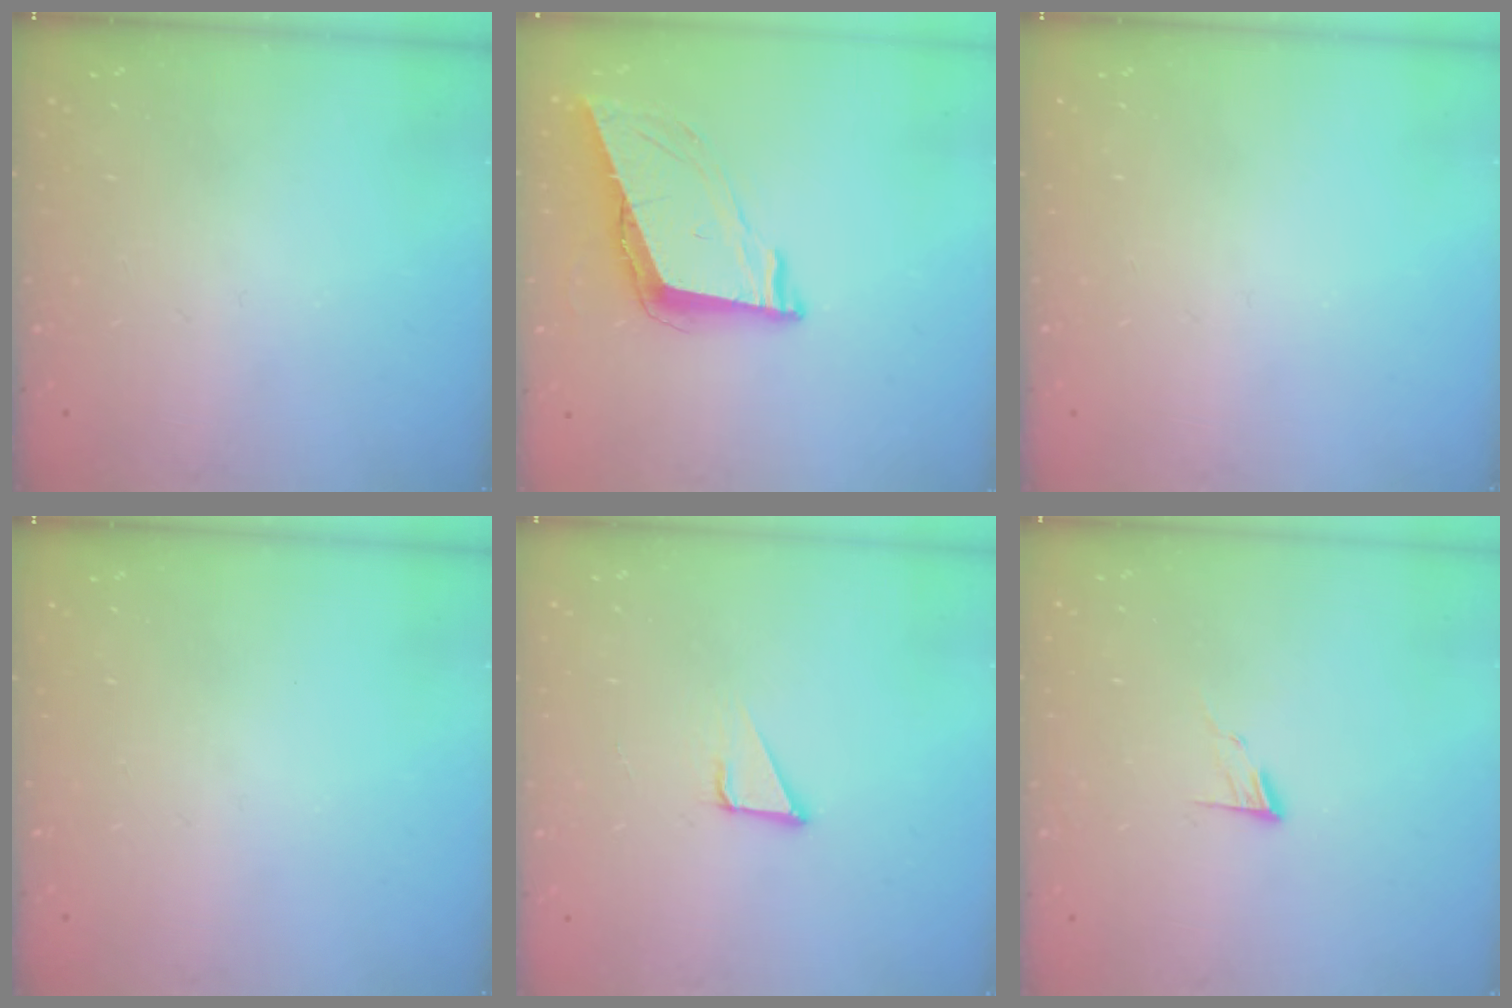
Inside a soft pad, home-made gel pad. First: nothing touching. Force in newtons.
{"total": 9.0, "press": 8.4, "slide": 3.2}
{"total": 0.0}
{"total": 0.0}
{"total": 3.2, "press": 3.2, "slide": 0.2}
{"total": 6.0, "press": 5.9, "slide": 0.6}